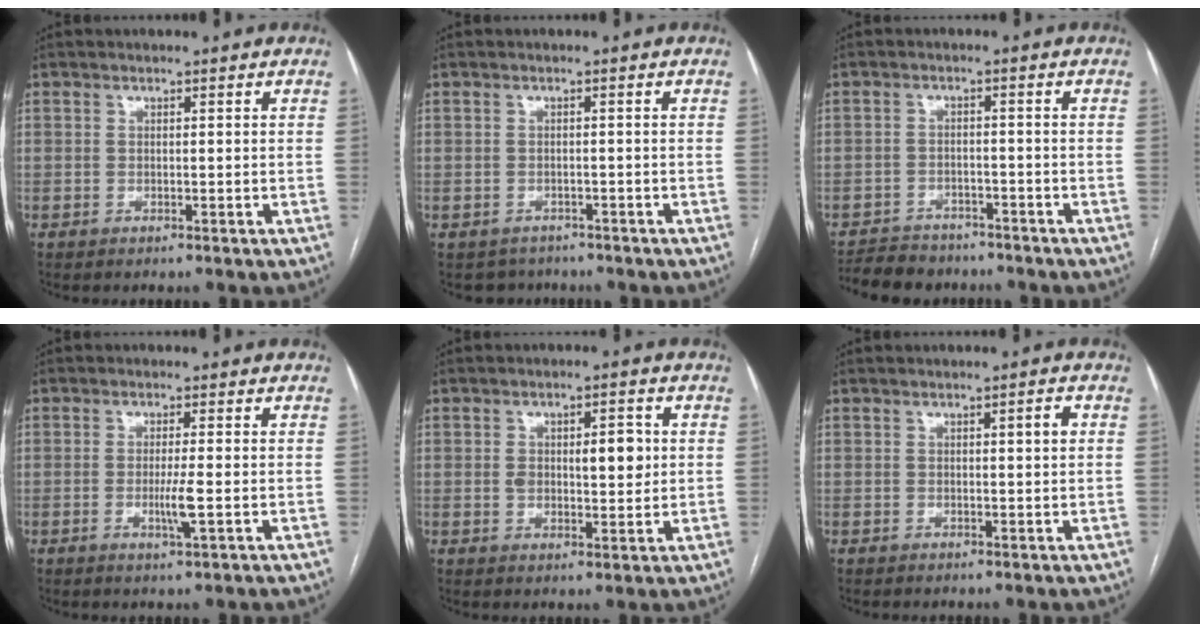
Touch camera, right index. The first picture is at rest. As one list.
[{"total": 3.2, "force": [-2.6, 1.9, -0.4], "torque": [0.004, 0.006, -0.037]}, {"total": 8.5, "force": [-7.6, 3.5, 1.8], "torque": [-0.028, -0.002, -0.111]}, {"total": 3.3, "force": [-0.8, -0.3, 3.2], "torque": [-0.063, -0.007, -0.013]}, {"total": 6.7, "force": [0.9, 2.9, 6.0], "torque": [-0.089, 0.011, 0.021]}, {"total": 1.7, "force": [0.4, 0.2, 1.7], "torque": [-0.024, 0.003, 0.006]}]